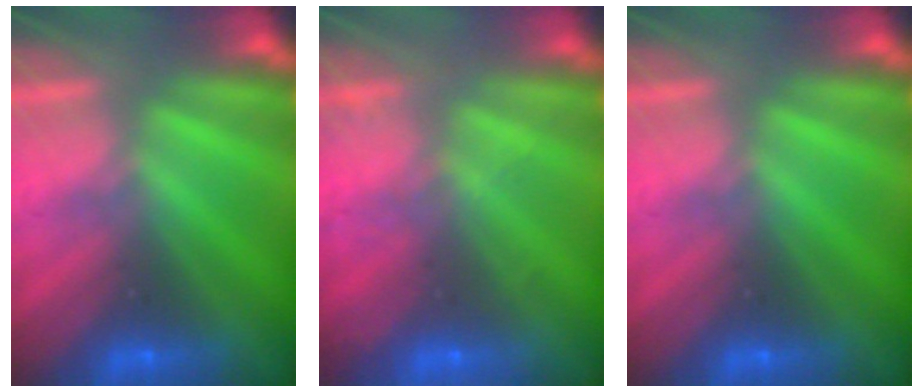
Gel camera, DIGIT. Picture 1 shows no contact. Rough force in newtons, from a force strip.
{"total": 2.1}
{"total": 0.0}